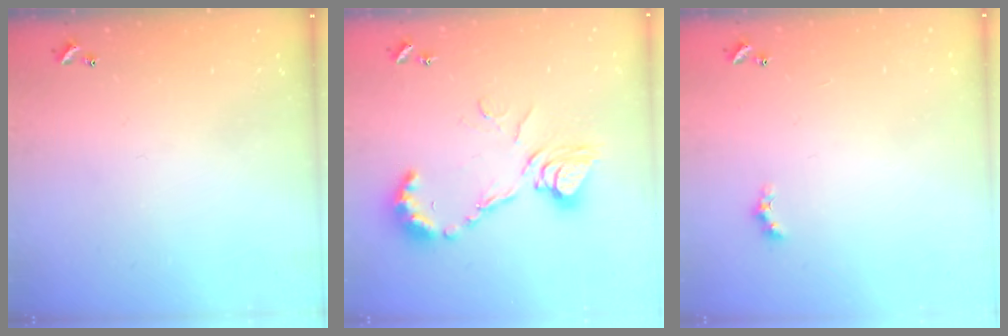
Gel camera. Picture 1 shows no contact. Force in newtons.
{"total": 14.1, "press": 14.1, "slide": 0.7}
{"total": 0.8, "press": 0.7, "slide": 0.4}